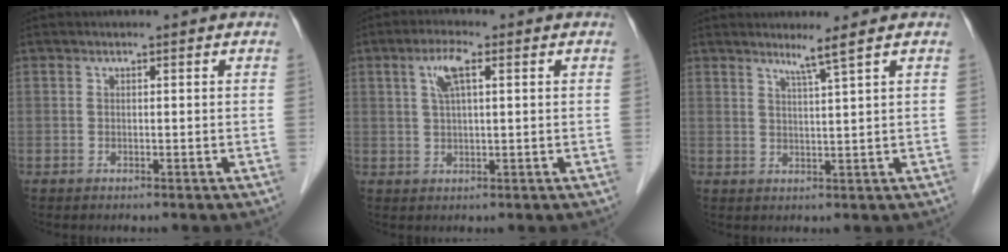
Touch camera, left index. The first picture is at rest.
{"total": 4.4, "force": [1.7, 1.1, 3.9], "torque": [-0.082, 0.011, 0.035]}
{"total": 2.8, "force": [2.0, -1.2, 1.5], "torque": [-0.037, -0.011, 0.043]}